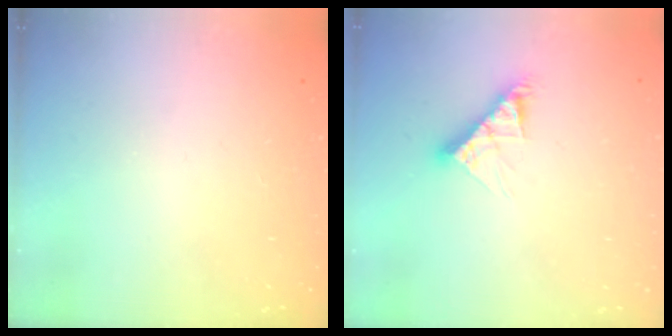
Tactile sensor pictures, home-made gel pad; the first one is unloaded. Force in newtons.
{"total": 8.3, "press": 8.3, "slide": 0.5}